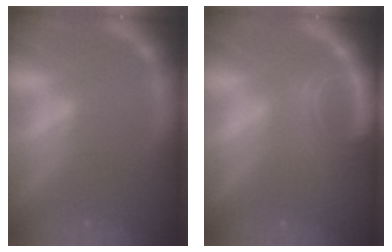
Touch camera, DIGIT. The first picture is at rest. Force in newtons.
{"total": 6.1}